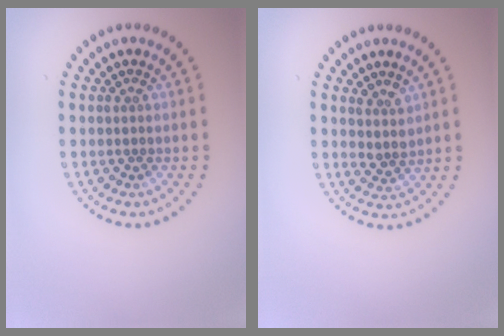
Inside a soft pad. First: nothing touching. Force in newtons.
{"total": 1.7, "press": 1.5, "slide": 1.0}